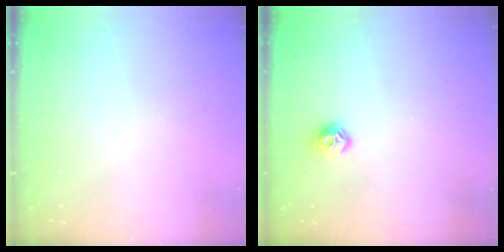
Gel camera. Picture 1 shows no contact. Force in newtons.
{"total": 6.9, "press": 6.8, "slide": 1.0}